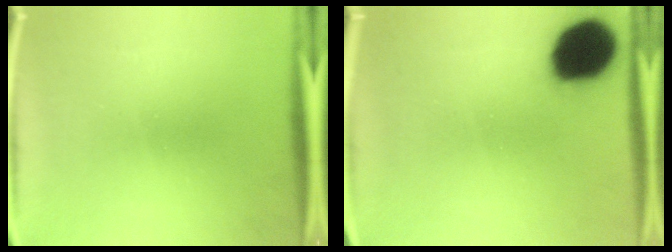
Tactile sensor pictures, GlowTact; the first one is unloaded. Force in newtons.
{"total": 18.0}